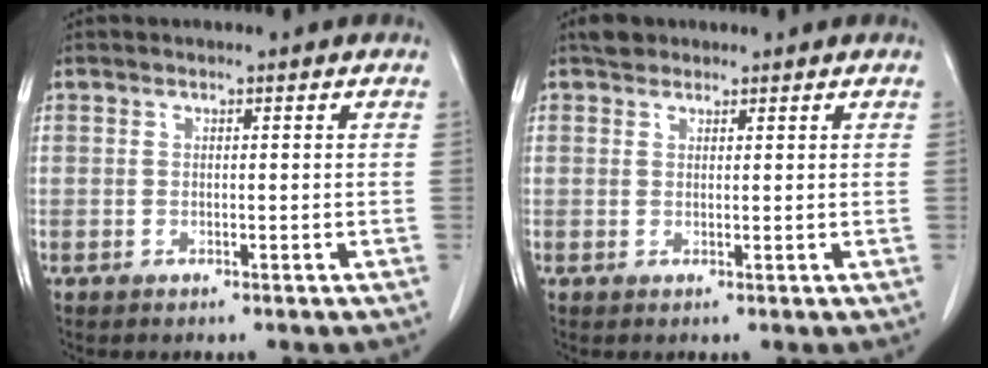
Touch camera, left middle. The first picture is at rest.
{"total": 1.7, "force": [1.4, 0.9, 0.3], "torque": [-0.007, 0.009, 0.022]}